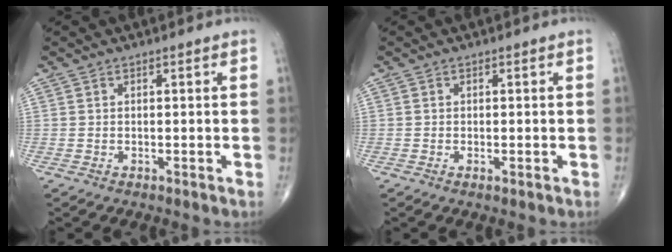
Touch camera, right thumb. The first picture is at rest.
{"total": 0.6, "force": [-0.3, 0.1, 0.6], "torque": [-0.012, -0.004, -0.005]}